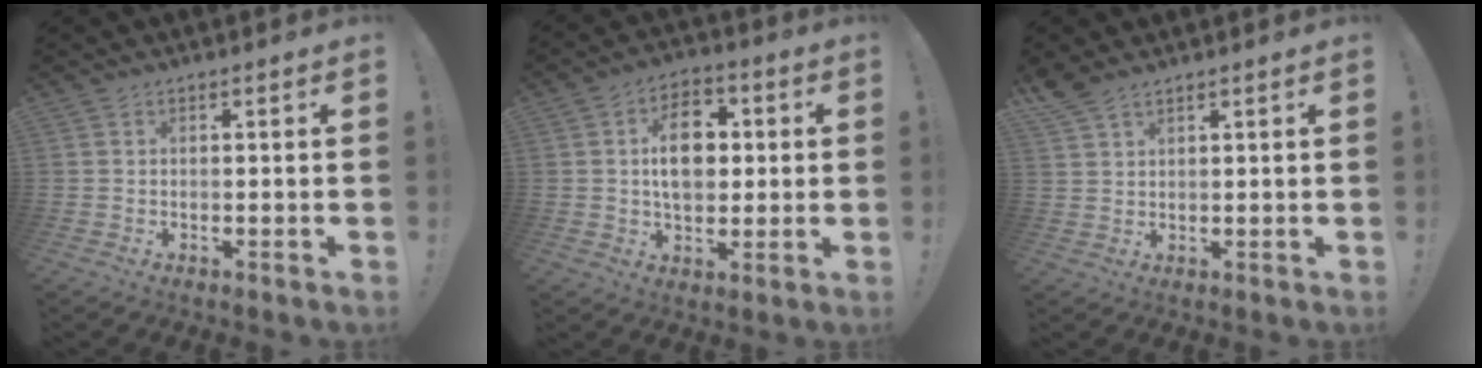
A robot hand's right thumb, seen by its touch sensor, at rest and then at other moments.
{"total": 12.9, "force": [1.4, 9.1, 9.1], "torque": [-0.134, 0.011, 0.028]}
{"total": 4.1, "force": [3.4, 1.2, 2.0], "torque": [-0.040, -0.021, 0.064]}